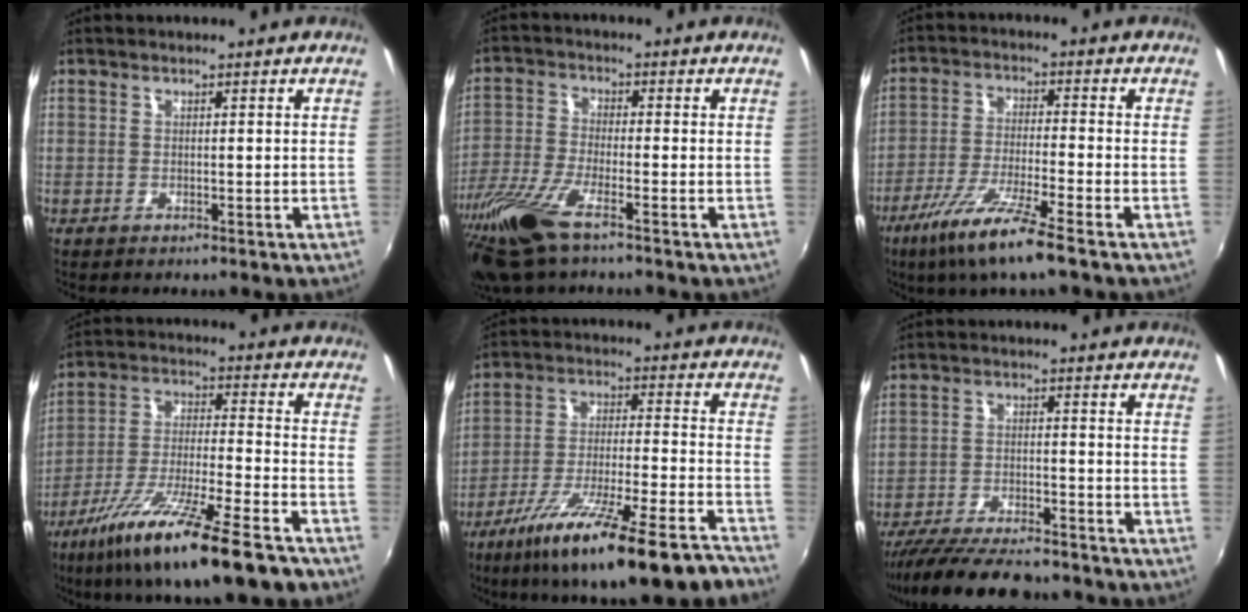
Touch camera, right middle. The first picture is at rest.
{"total": 13.0, "force": [-8.9, 2.8, 9.0], "torque": [-0.208, -0.039, -0.178]}
{"total": 11.3, "force": [-7.3, 0.4, 8.6], "torque": [-0.186, -0.026, -0.137]}
{"total": 19.9, "force": [-13.5, 2.2, 14.4], "torque": [-0.268, -0.054, -0.229]}
{"total": 21.9, "force": [-16.7, 1.2, 14.1], "torque": [-0.247, -0.060, -0.259]}
{"total": 15.2, "force": [-13.2, 3.2, 6.8], "torque": [-0.147, -0.028, -0.212]}